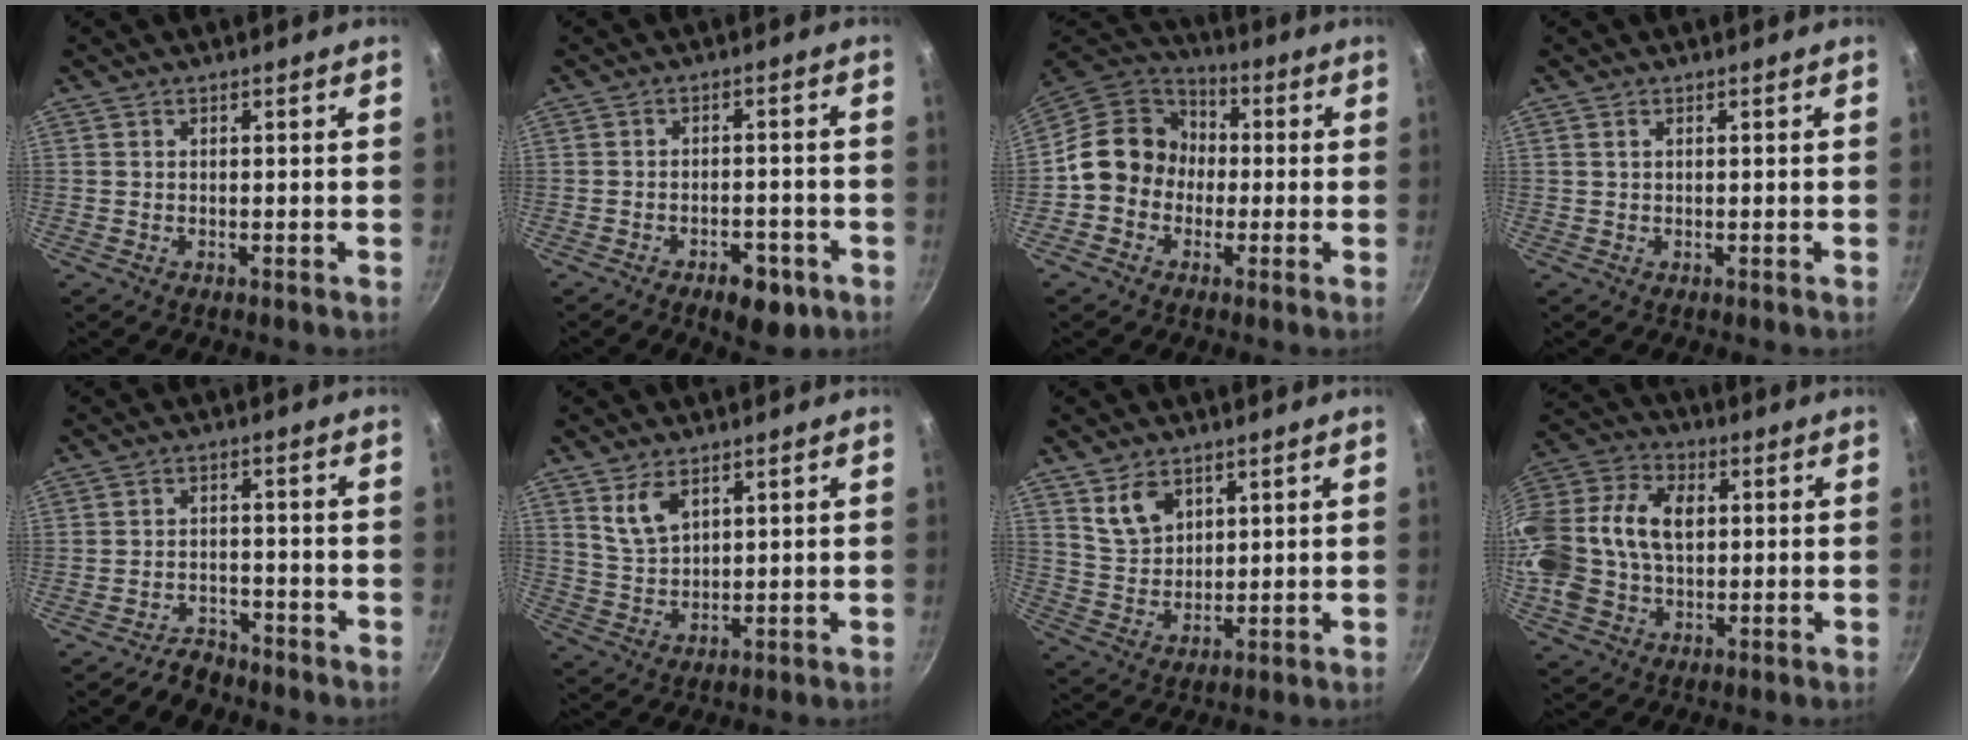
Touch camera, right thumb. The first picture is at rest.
{"total": 6.9, "force": [-3.8, 3.5, 4.6], "torque": [-0.039, 0.025, -0.043]}
{"total": 12.5, "force": [-1.0, 11.1, 5.7], "torque": [-0.054, 0.034, -0.038]}
{"total": 0.7, "force": [0.3, 0.4, 0.5], "torque": [-0.008, 0.002, 0.005]}
{"total": 3.9, "force": [-3.5, 1.7, 0.3], "torque": [0.011, 0.036, -0.059]}
{"total": 6.0, "force": [3.3, 3.2, 3.8], "torque": [-0.063, -0.023, 0.072]}
{"total": 9.3, "force": [3.8, 6.6, 5.4], "torque": [-0.078, -0.017, 0.076]}
{"total": 21.3, "force": [1.7, 15.2, 14.9], "torque": [-0.300, 0.039, 0.022]}